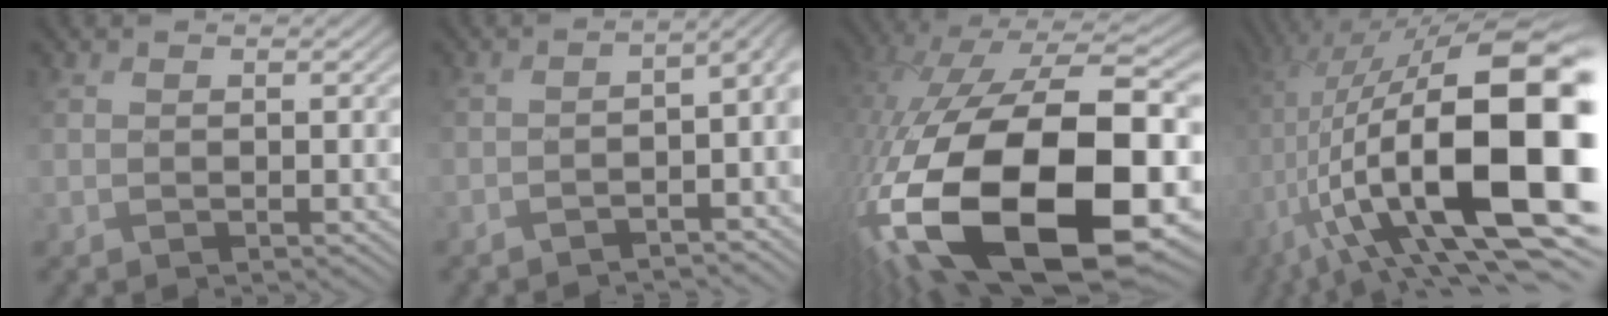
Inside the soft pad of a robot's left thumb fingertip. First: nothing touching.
{"total": 5.4, "force": [-2.4, 1.3, 4.6], "torque": [-0.049, -0.007, -0.040]}
{"total": 21.5, "force": [-7.0, 11.1, 17.0], "torque": [-0.387, -0.071, -0.088]}
{"total": 19.7, "force": [-2.4, 8.3, 17.7], "torque": [-0.323, -0.009, -0.043]}